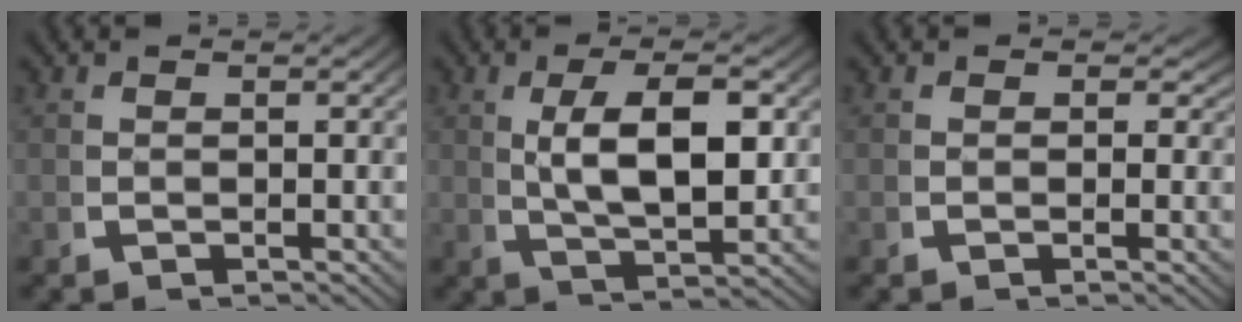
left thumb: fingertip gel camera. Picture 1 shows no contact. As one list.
[{"total": 6.9, "force": [0.6, 3.0, 6.2], "torque": [-0.109, -0.002, 0.013]}, {"total": 1.1, "force": [0.3, 1.1, 0.3], "torque": [-0.004, -0.006, -0.001]}]